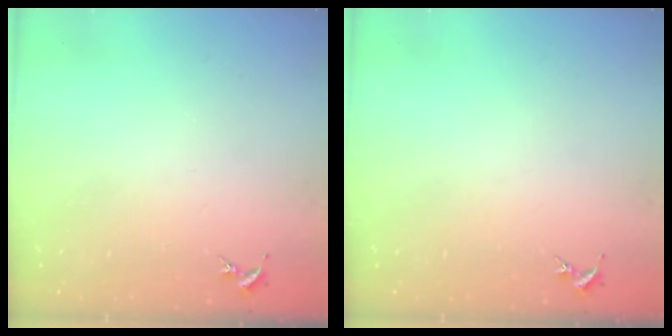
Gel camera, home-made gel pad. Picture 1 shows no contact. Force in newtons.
{"total": 0.0}